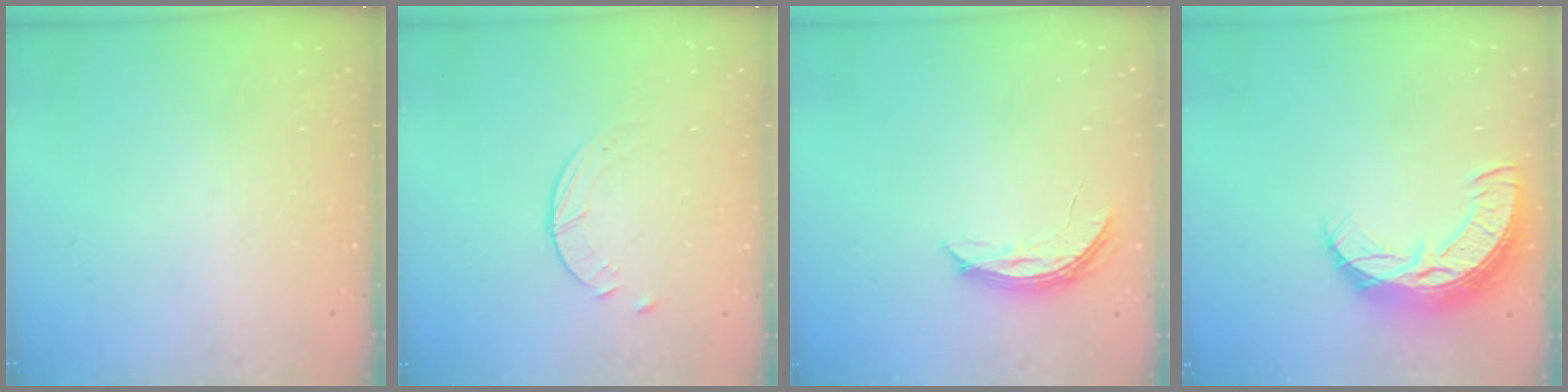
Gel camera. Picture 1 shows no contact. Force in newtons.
{"total": 3.0, "press": 3.0, "slide": 0.4}
{"total": 5.9, "press": 5.9, "slide": 0.4}
{"total": 11.2, "press": 11.1, "slide": 0.9}